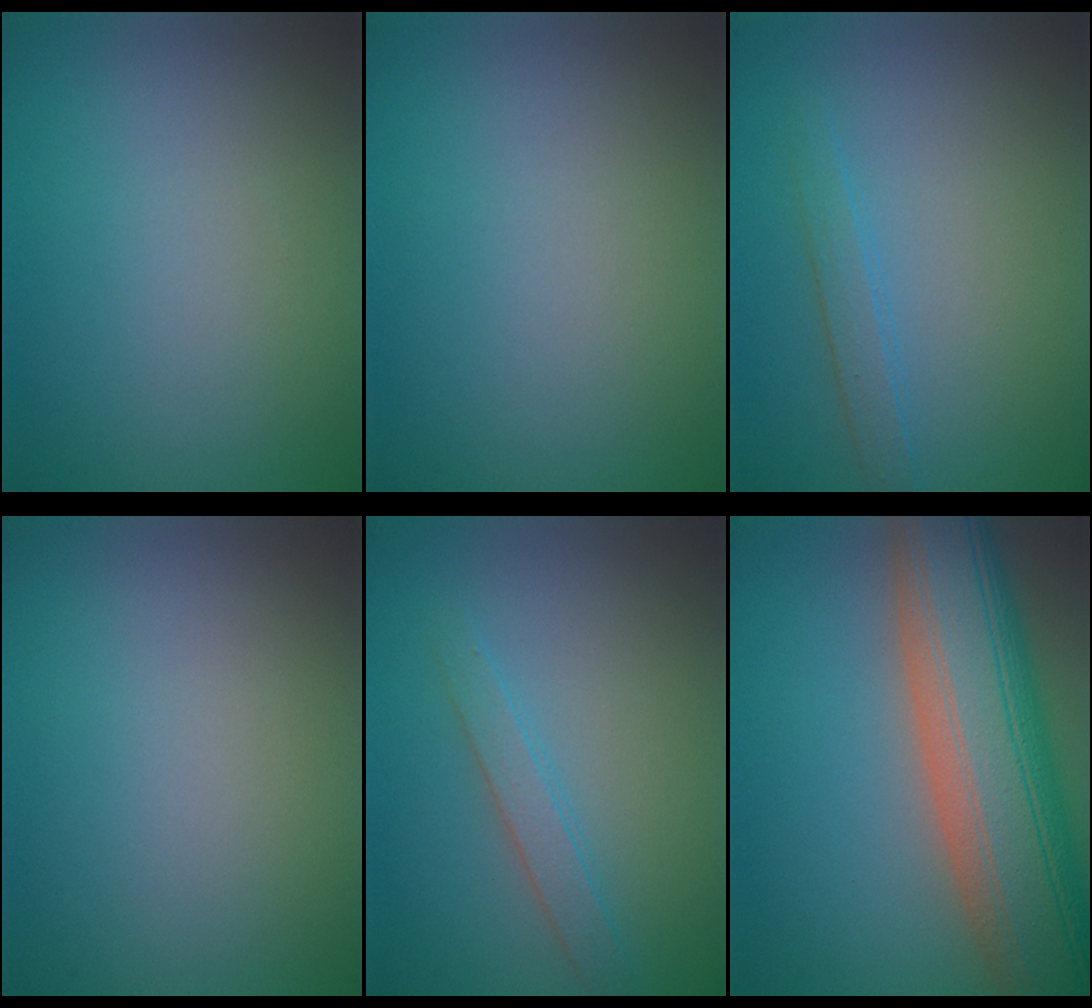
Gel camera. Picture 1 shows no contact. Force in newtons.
{"total": 0.0}
{"total": 1.7, "press": 1.7, "slide": 0.1}
{"total": 0.0}
{"total": 1.9, "press": 1.9, "slide": 0.2}
{"total": 14.2, "press": 14.1, "slide": 1.2}